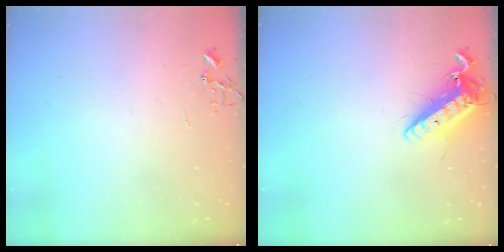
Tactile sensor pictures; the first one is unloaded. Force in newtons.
{"total": 14.5, "press": 14.3, "slide": 2.0}